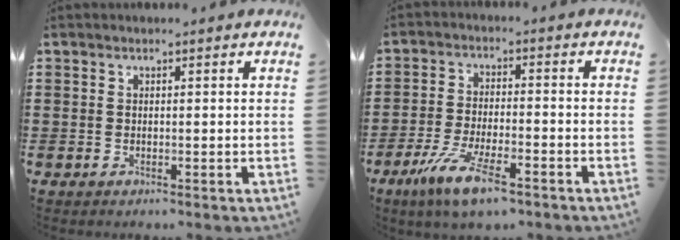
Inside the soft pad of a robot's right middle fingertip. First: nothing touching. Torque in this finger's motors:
{"motor_torque": [2.14, 0.00, 0.56, 0.21]}